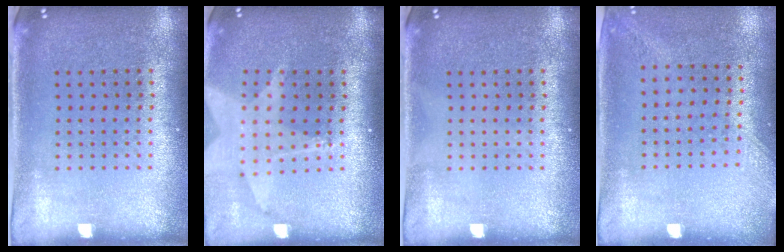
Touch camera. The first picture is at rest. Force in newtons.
{"total": 1.8, "press": 1.5, "slide": 1.0}
{"total": 0.0}
{"total": 1.4, "press": 1.1, "slide": 0.9}